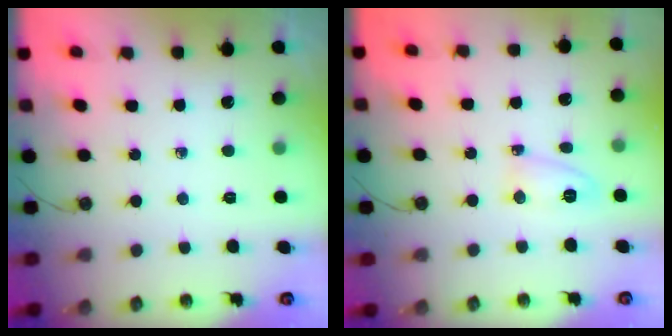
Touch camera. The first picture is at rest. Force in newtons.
{"total": 4.4, "press": 4.3, "slide": 0.8}